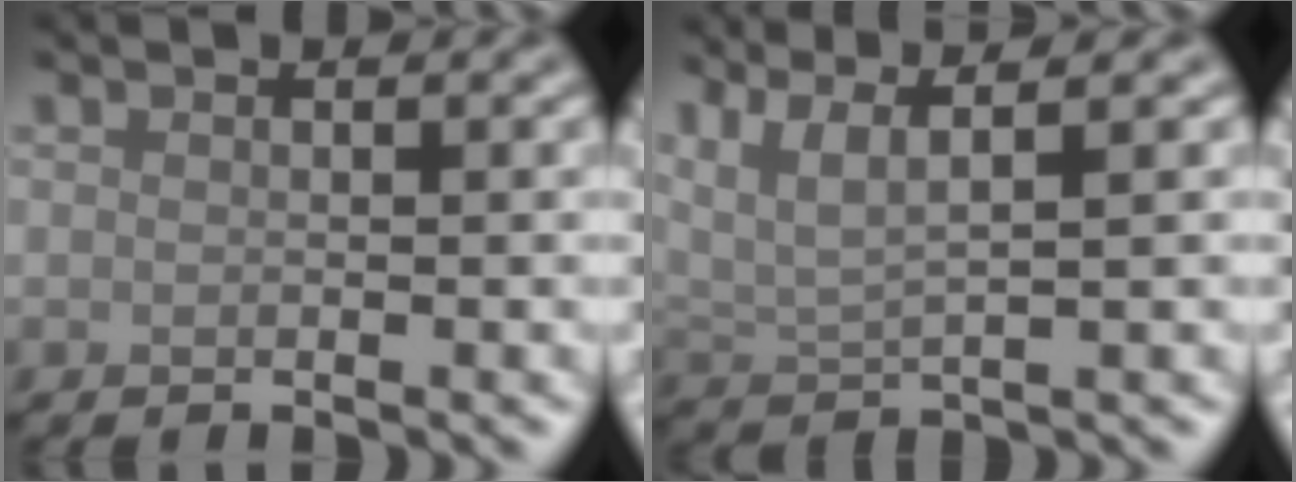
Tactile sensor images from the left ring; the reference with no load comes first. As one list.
[{"total": 4.6, "force": [2.8, 1.0, 3.5], "torque": [-0.069, 0.012, 0.052]}]